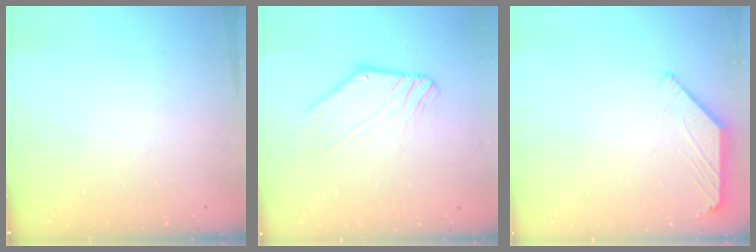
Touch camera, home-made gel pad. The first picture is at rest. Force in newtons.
{"total": 2.8, "press": 2.7, "slide": 0.5}
{"total": 0.8, "press": 0.8, "slide": 0.2}